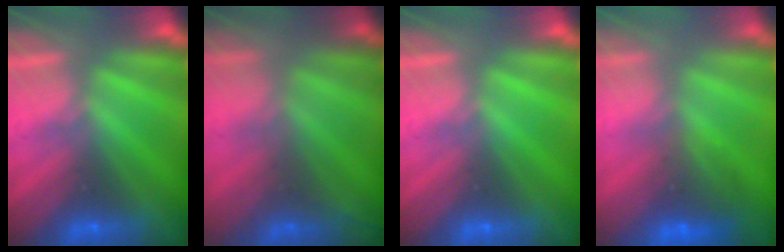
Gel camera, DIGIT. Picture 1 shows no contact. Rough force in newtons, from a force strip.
{"total": 9.1}
{"total": 0.0}
{"total": 8.9}